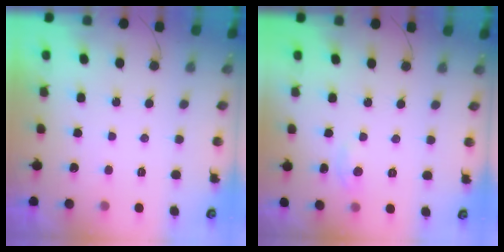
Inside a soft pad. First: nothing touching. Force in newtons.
{"total": 3.0, "press": 3.0, "slide": 0.4}